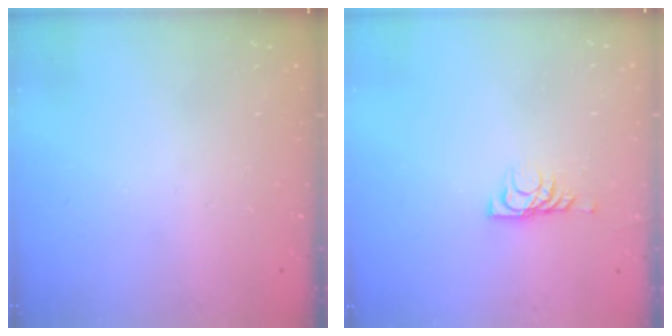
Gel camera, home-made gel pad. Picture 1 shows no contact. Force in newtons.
{"total": 6.2, "press": 6.2, "slide": 0.7}